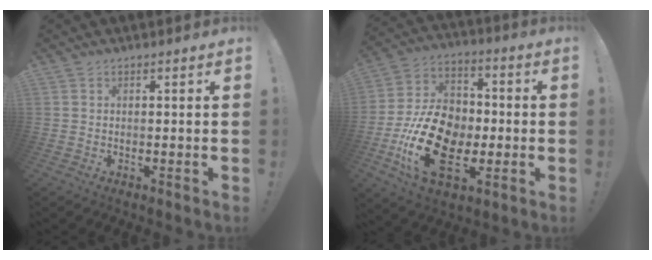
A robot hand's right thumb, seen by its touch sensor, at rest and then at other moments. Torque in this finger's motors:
{"motor_torque": [2.60, 2.41, 1.49, -1.28, 0.41]}